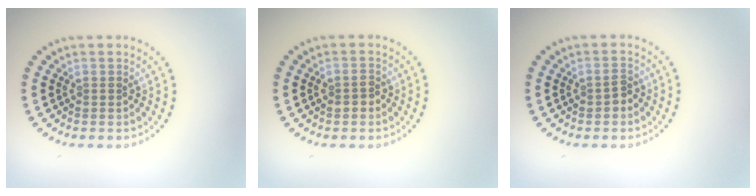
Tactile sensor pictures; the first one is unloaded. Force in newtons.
{"total": 1.4, "press": 1.4, "slide": 0.3}
{"total": 1.3, "press": 1.3, "slide": 0.4}